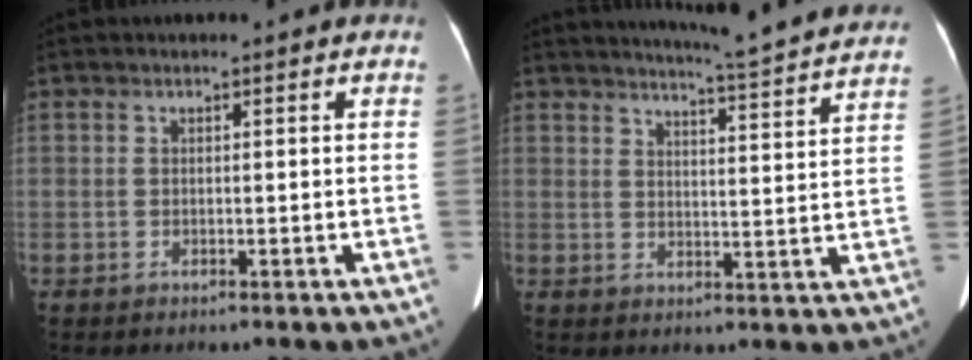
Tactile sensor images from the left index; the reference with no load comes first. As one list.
[{"total": 15.0, "force": [14.2, -1.3, 4.8], "torque": [-0.082, -0.044, 0.168]}]